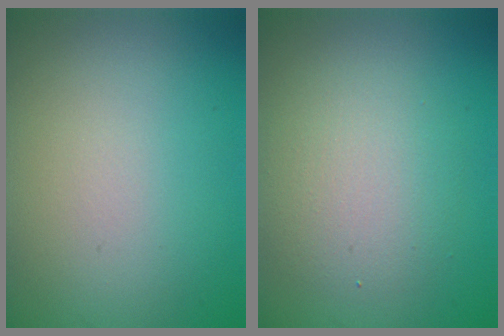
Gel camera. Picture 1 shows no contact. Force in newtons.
{"total": 4.1, "press": 4.1, "slide": 0.3}